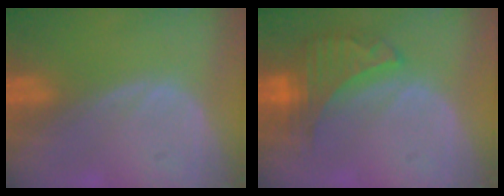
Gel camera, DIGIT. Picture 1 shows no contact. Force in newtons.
{"total": 6.5, "press": 6.1, "slide": 2.3}